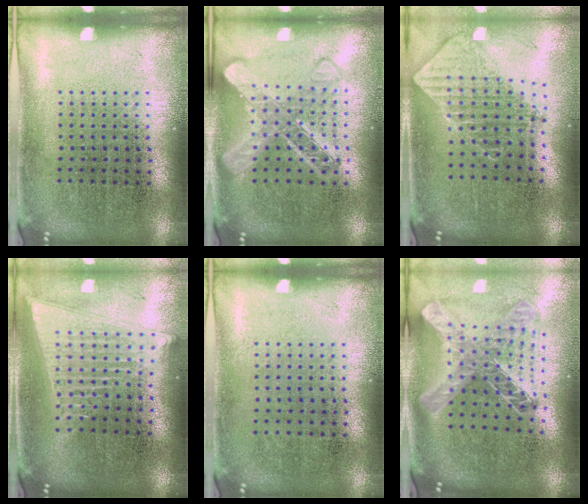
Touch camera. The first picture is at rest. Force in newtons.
{"total": 2.4, "press": 2.4, "slide": 0.4}
{"total": 2.0, "press": 1.6, "slide": 1.3}
{"total": 2.1, "press": 1.8, "slide": 1.1}
{"total": 0.0}
{"total": 1.9, "press": 1.6, "slide": 1.1}